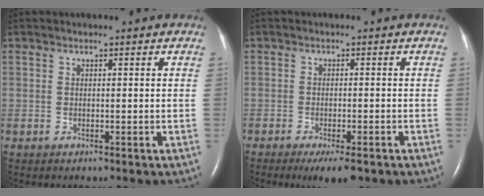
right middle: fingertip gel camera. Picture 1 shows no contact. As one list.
[{"total": 5.1, "force": [-3.5, 1.1, 3.6], "torque": [-0.051, -0.010, -0.047]}]